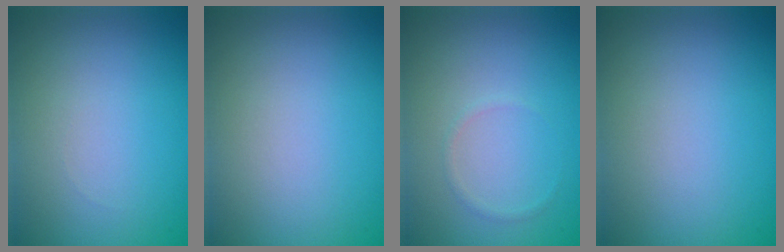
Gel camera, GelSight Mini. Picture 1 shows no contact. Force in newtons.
{"total": 0.0}
{"total": 0.7, "press": 0.7, "slide": 0.0}
{"total": 0.0}